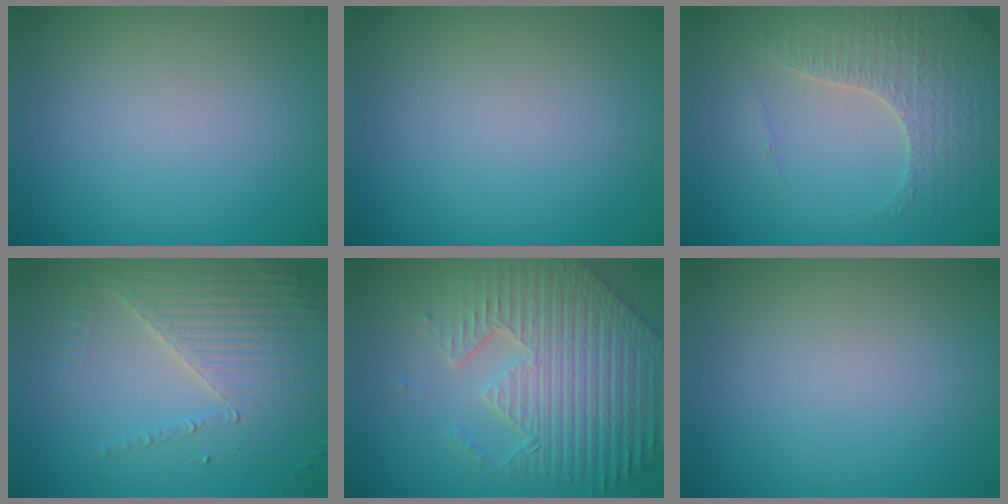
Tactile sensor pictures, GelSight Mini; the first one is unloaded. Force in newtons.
{"total": 0.0}
{"total": 3.8, "press": 3.7, "slide": 0.9}
{"total": 4.3, "press": 3.8, "slide": 2.1}
{"total": 8.8, "press": 6.3, "slide": 6.1}
{"total": 0.0}